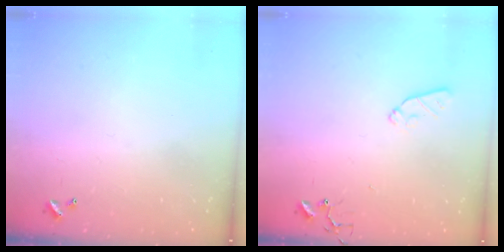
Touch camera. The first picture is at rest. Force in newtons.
{"total": 5.9, "press": 5.8, "slide": 0.8}